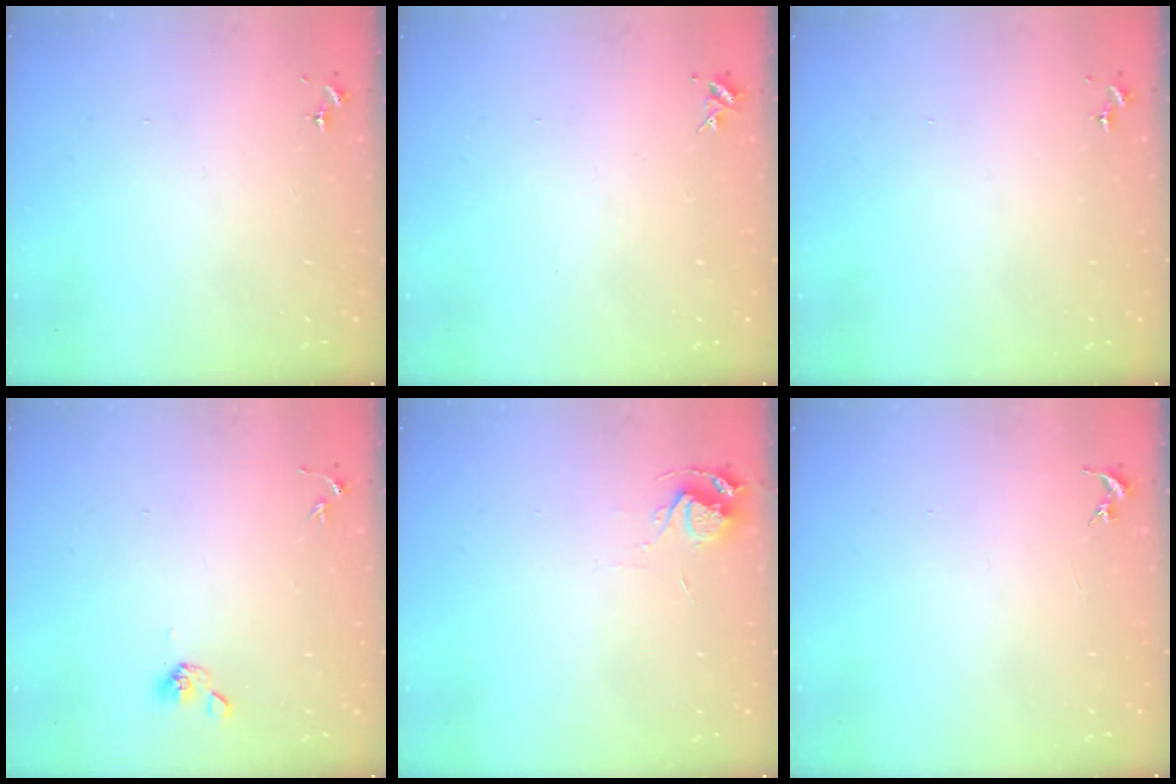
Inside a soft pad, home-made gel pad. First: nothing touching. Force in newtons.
{"total": 4.0, "press": 4.0, "slide": 0.5}
{"total": 0.0}
{"total": 5.8, "press": 5.5, "slide": 1.8}
{"total": 5.8, "press": 5.8, "slide": 0.6}
{"total": 0.0}